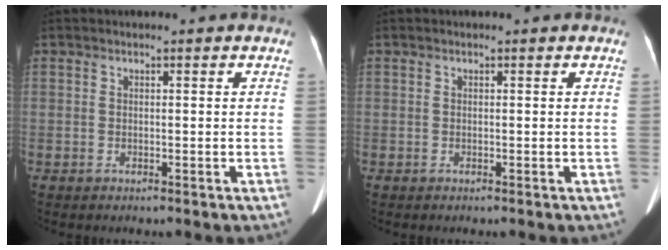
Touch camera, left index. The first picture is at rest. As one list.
[{"total": 0.0}]